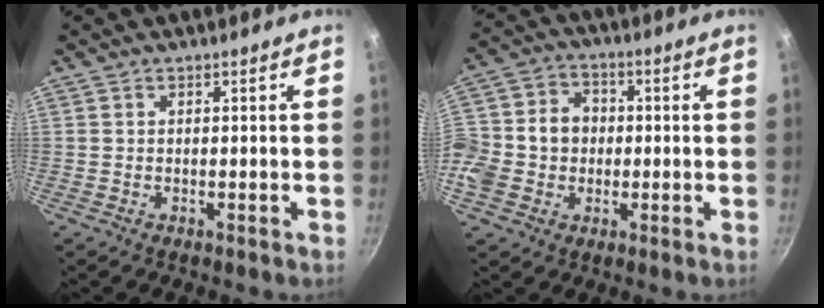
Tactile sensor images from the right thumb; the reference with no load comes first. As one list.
[{"total": 13.7, "force": [-1.2, 11.8, 6.9], "torque": [-0.124, 0.029, -0.033]}]